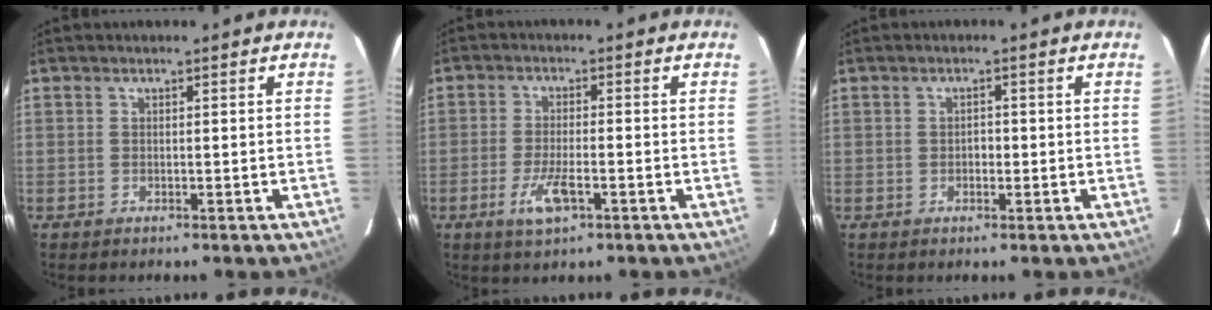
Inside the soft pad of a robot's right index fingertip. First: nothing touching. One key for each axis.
{"total": 5.0, "fx": -2.3, "fy": 1.3, "fz": 4.3, "tx": -0.087, "ty": -0.004, "tz": -0.039}
{"total": 1.1, "fx": -0.4, "fy": 0.7, "fz": 0.8, "tx": -0.012, "ty": 0.004, "tz": -0.006}